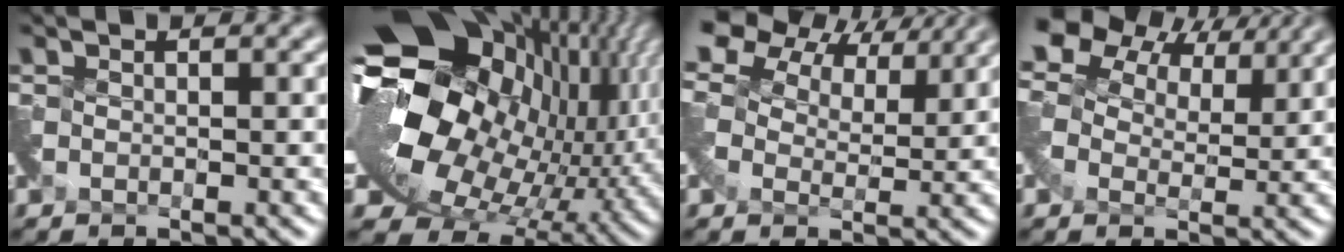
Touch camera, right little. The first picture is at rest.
{"total": 18.6, "force": [2.7, 12.7, 13.3], "torque": [-0.233, -0.039, 0.080]}
{"total": 7.7, "force": [5.1, 3.7, 4.5], "torque": [-0.104, 0.027, 0.078]}
{"total": 7.8, "force": [4.4, 4.3, 4.7], "torque": [-0.111, 0.024, 0.070]}